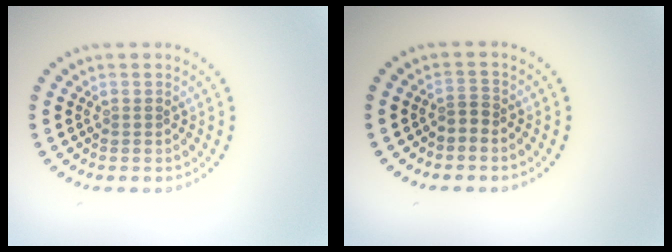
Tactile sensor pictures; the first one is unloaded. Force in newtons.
{"total": 1.3, "press": 0.9, "slide": 0.9}